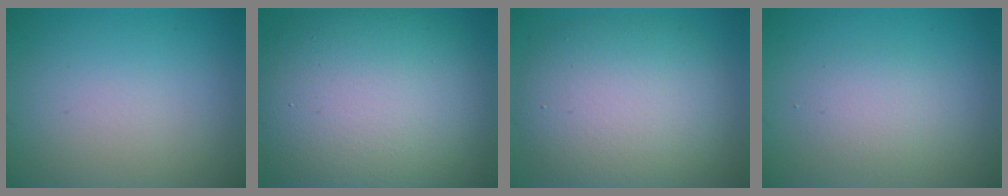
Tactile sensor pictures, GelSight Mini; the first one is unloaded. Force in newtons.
{"total": 13.7, "press": 13.6, "slide": 1.2}
{"total": 9.0, "press": 9.0, "slide": 0.2}
{"total": 2.0, "press": 2.0, "slide": 0.1}